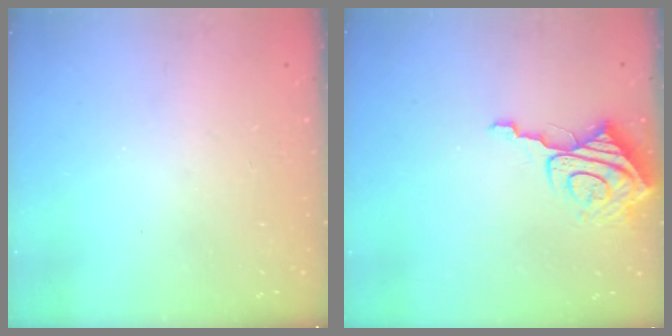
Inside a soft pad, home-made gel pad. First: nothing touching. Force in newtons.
{"total": 9.7, "press": 9.6, "slide": 1.1}